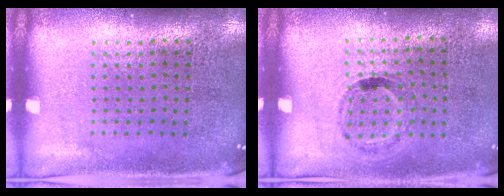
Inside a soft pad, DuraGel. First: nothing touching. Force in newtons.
{"total": 1.1, "press": 0.7, "slide": 0.9}